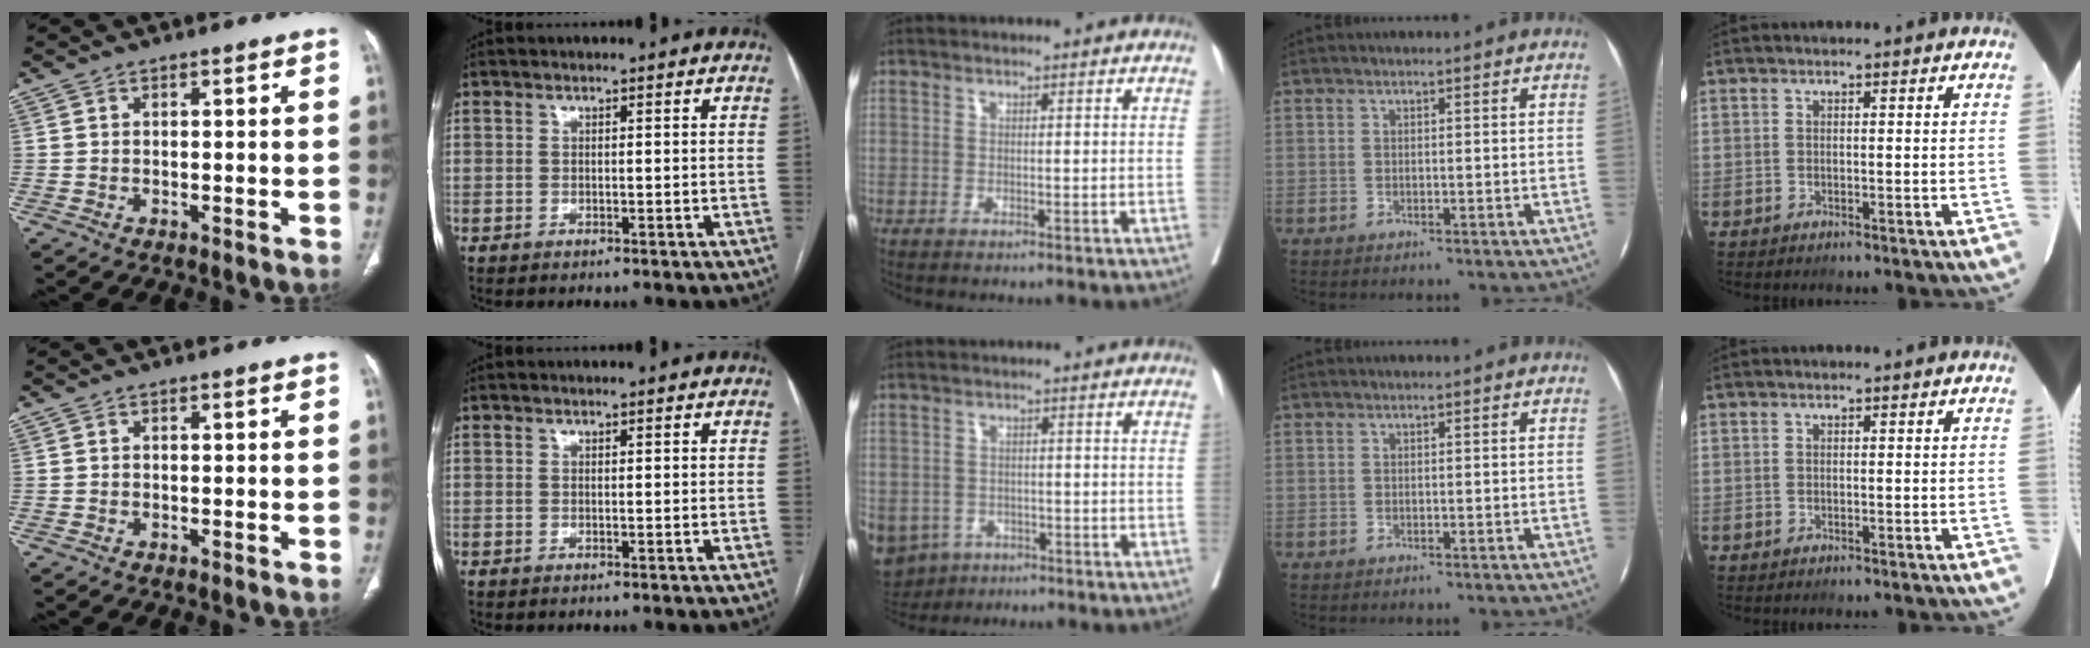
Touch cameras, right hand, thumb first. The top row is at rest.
{"middle": {"total": 12.5, "force": [-6.6, 9.8, 4.3], "torque": [-0.133, -0.010, -0.085]}}